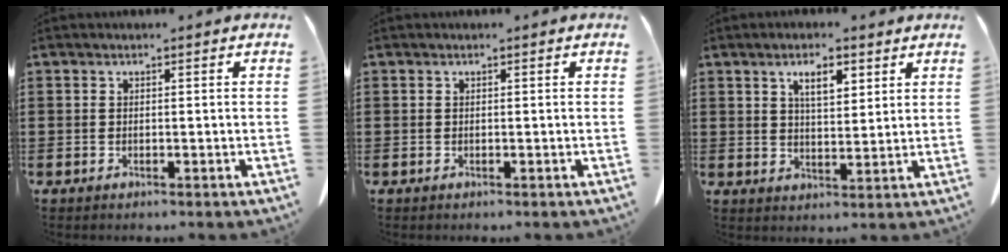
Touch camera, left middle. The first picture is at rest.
{"total": 0.0}
{"total": 5.2, "force": [3.3, 1.8, 3.6], "torque": [-0.062, 0.001, 0.053]}